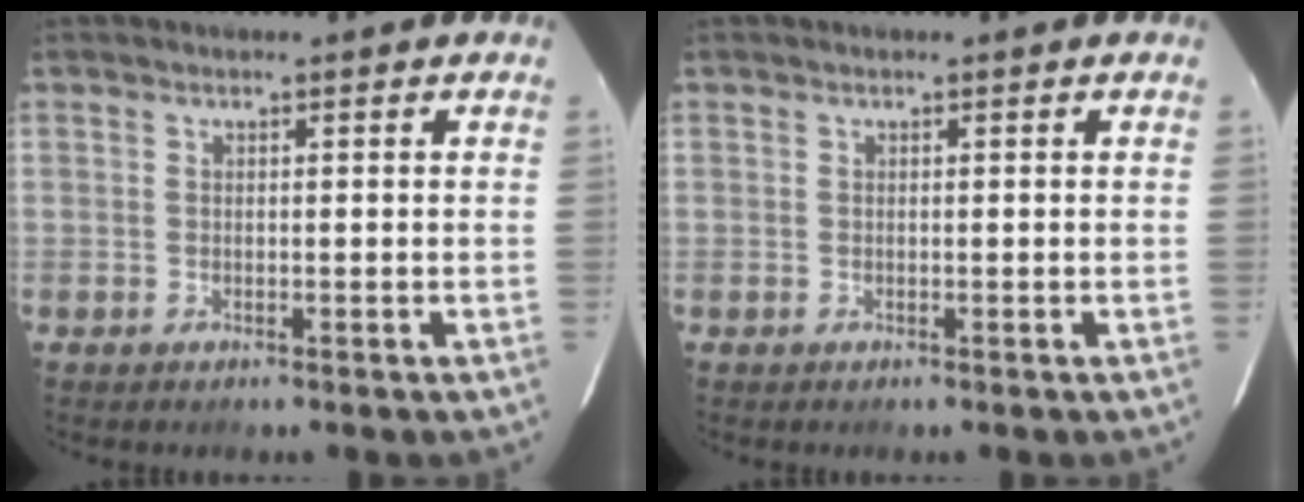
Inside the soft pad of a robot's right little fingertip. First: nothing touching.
{"total": 0.0}